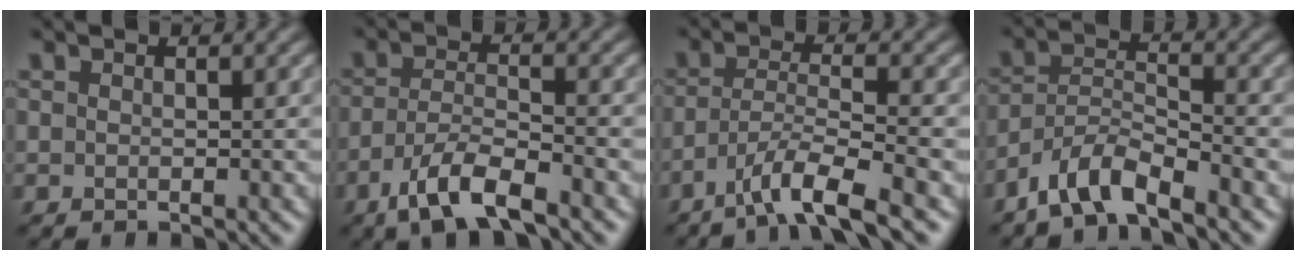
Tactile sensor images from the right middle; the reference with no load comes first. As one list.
[{"total": 5.5, "force": [-3.7, 1.6, 3.8], "torque": [-0.076, -0.002, -0.074]}, {"total": 5.5, "force": [-3.7, 0.7, 4.0], "torque": [-0.066, 0.003, -0.074]}, {"total": 4.7, "force": [-3.8, 1.1, 2.5], "torque": [-0.047, 0.003, -0.081]}]